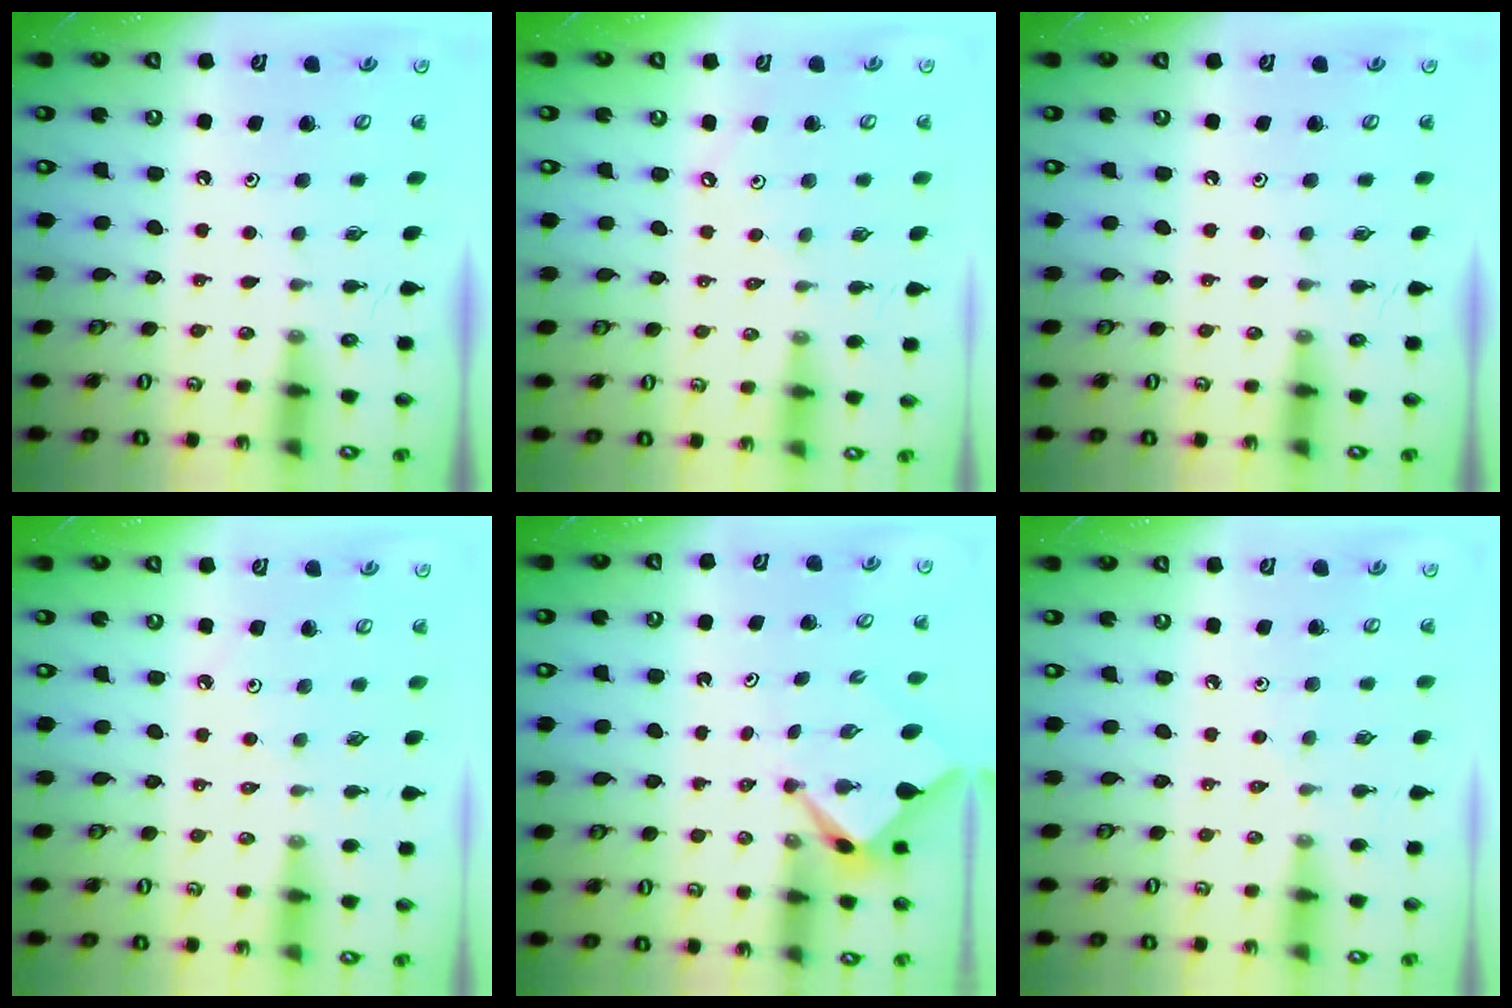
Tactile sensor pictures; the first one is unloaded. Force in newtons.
{"total": 2.5, "press": 2.5, "slide": 0.5}
{"total": 0.0}
{"total": 2.6, "press": 2.6, "slide": 0.5}
{"total": 2.2, "press": 2.2, "slide": 0.1}
{"total": 2.5, "press": 2.5, "slide": 0.4}